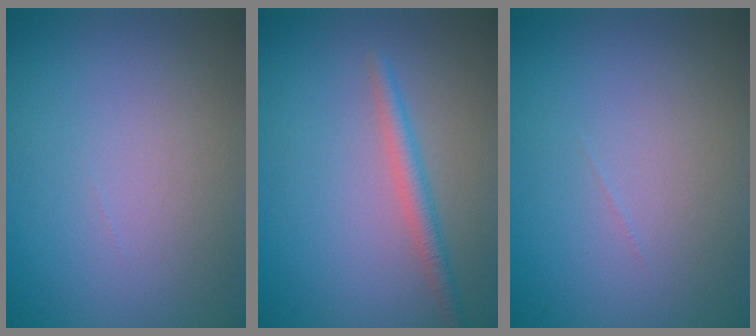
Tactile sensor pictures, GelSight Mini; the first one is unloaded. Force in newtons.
{"total": 2.1, "press": 2.1, "slide": 0.1}
{"total": 0.0}